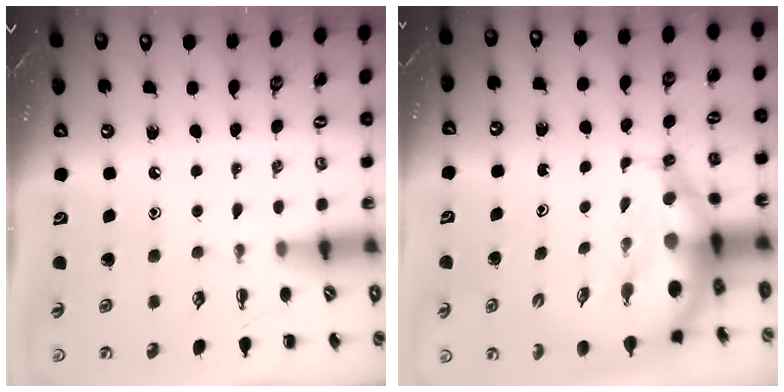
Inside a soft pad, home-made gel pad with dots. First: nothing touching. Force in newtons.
{"total": 9.8, "press": 9.5, "slide": 2.3}